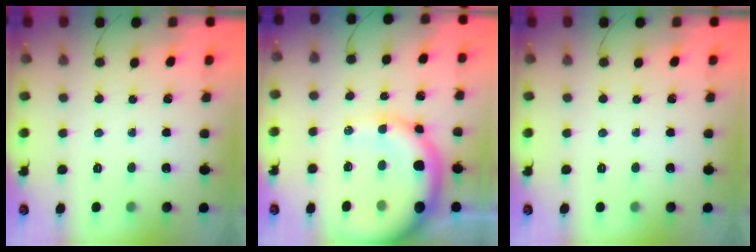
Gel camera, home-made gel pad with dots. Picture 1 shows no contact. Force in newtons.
{"total": 17.9, "press": 17.5, "slide": 4.0}
{"total": 0.0}